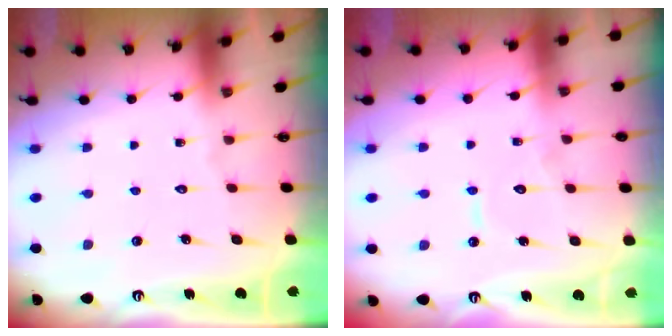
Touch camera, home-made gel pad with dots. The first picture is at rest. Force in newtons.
{"total": 6.0, "press": 6.0, "slide": 0.6}